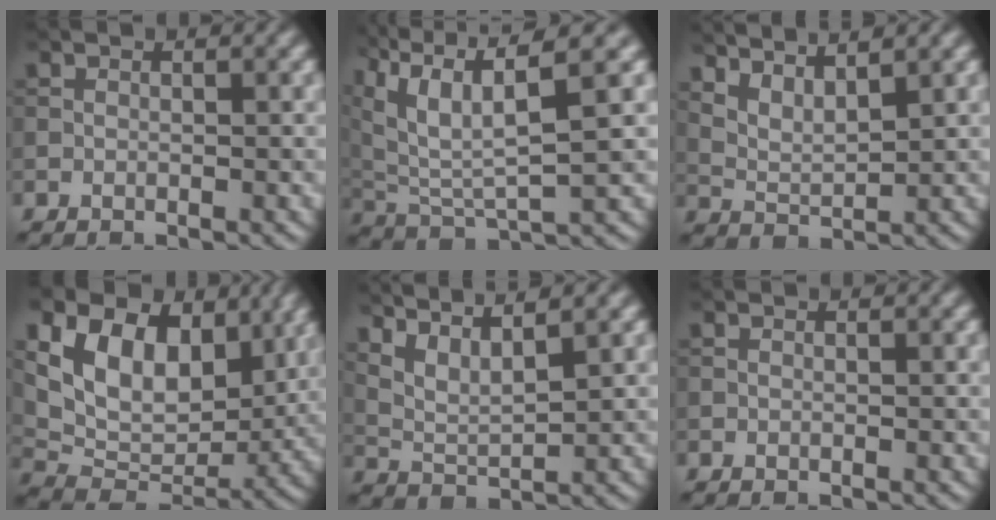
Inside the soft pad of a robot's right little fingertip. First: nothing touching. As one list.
[{"total": 9.6, "force": [4.8, 3.4, 7.7], "torque": [-0.163, 0.009, 0.091]}, {"total": 3.5, "force": [2.8, 0.8, 1.9], "torque": [-0.040, -0.001, 0.058]}, {"total": 10.9, "force": [4.1, 7.5, 6.8], "torque": [-0.128, -0.010, 0.076]}, {"total": 4.7, "force": [3.6, 1.0, 2.9], "torque": [-0.062, 0.005, 0.065]}, {"total": 0.0}]